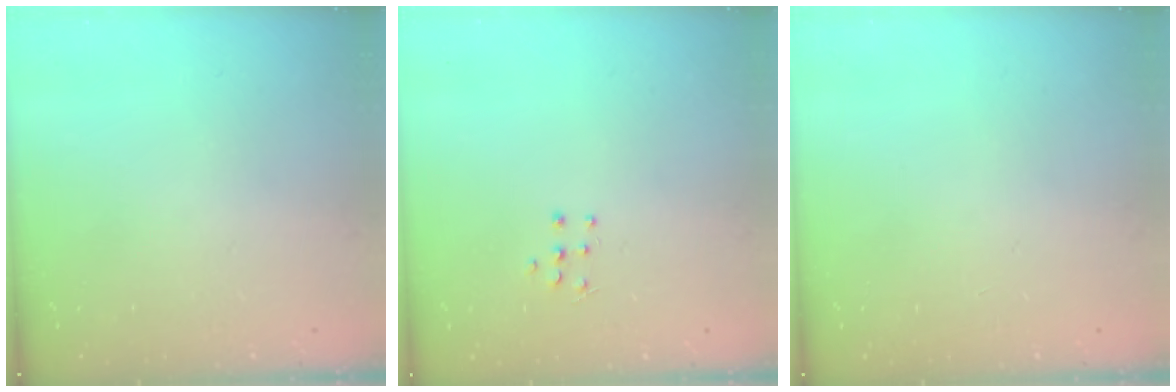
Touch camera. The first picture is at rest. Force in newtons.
{"total": 5.0, "press": 4.9, "slide": 0.5}
{"total": 0.0}